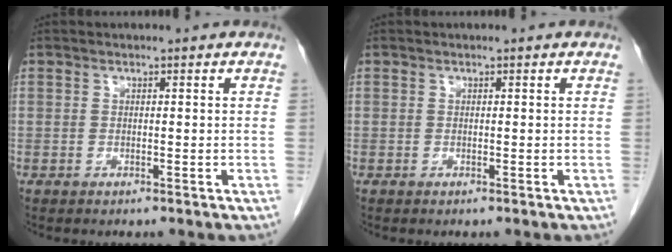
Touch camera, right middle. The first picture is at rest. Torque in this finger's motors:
{"motor_torque": [-0.07, -0.19, -0.04, -0.01]}